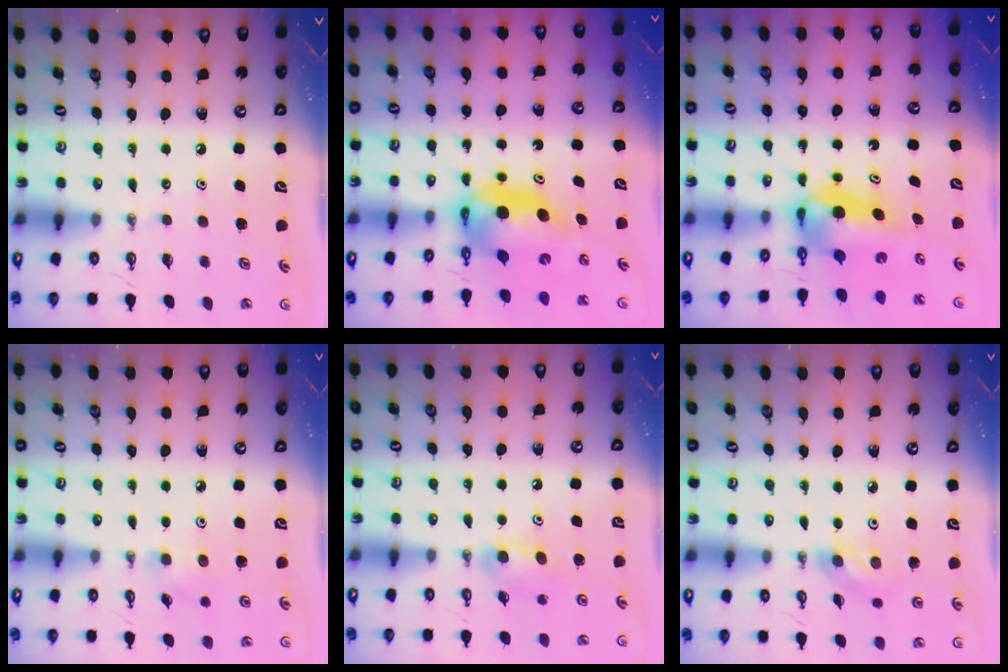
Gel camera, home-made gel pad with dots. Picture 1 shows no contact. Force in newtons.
{"total": 6.7, "press": 6.6, "slide": 0.4}
{"total": 5.9, "press": 5.5, "slide": 2.0}
{"total": 4.7, "press": 4.5, "slide": 1.4}
{"total": 9.8, "press": 6.2, "slide": 7.6}
{"total": 5.0, "press": 4.5, "slide": 2.2}